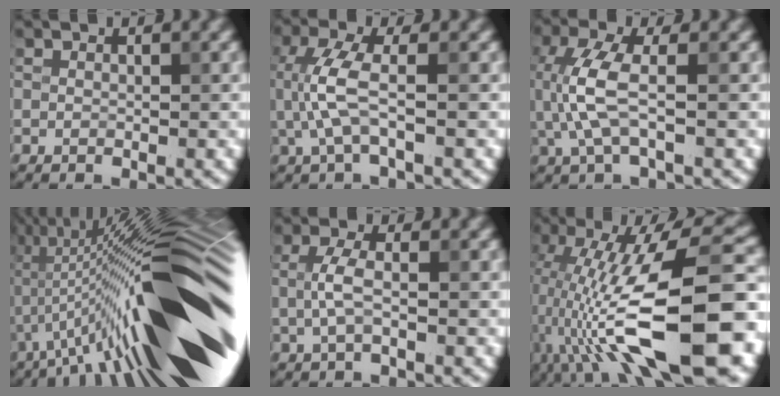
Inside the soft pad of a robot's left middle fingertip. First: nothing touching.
{"total": 3.8, "force": [-0.3, 1.0, 3.7], "torque": [-0.090, 0.005, -0.008]}
{"total": 4.4, "force": [-0.2, 1.3, 4.1], "torque": [-0.108, 0.002, -0.005]}
{"total": 19.7, "force": [-1.5, 4.6, 19.1], "torque": [-0.285, 0.028, -0.025]}
{"total": 2.3, "force": [-0.2, 0.7, 2.2], "torque": [-0.050, 0.003, -0.008]}
{"total": 14.7, "force": [-3.7, 4.6, 13.5], "torque": [-0.234, 0.019, -0.061]}